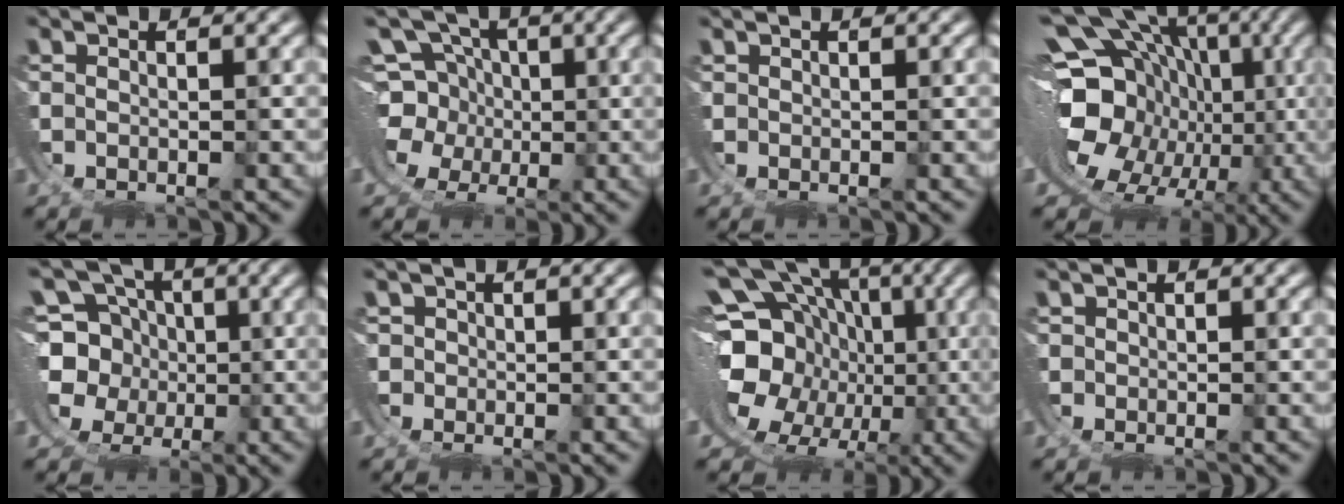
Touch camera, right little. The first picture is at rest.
{"total": 11.0, "force": [-0.1, 10.3, 4.0], "torque": [-0.103, -0.037, -0.004]}
{"total": 0.0}
{"total": 19.3, "force": [-0.7, 15.6, 11.4], "torque": [-0.211, -0.041, -0.010]}
{"total": 12.6, "force": [-0.1, 11.7, 4.7], "torque": [-0.127, -0.044, -0.005]}
{"total": 1.4, "force": [0.2, 1.4, -0.2], "torque": [-0.002, 0.000, 0.002]}
{"total": 17.5, "force": [-0.1, 14.7, 9.4], "torque": [-0.181, -0.038, -0.008]}
{"total": 0.6, "force": [0.2, 0.5, -0.2], "torque": [0.003, -0.002, 0.005]}